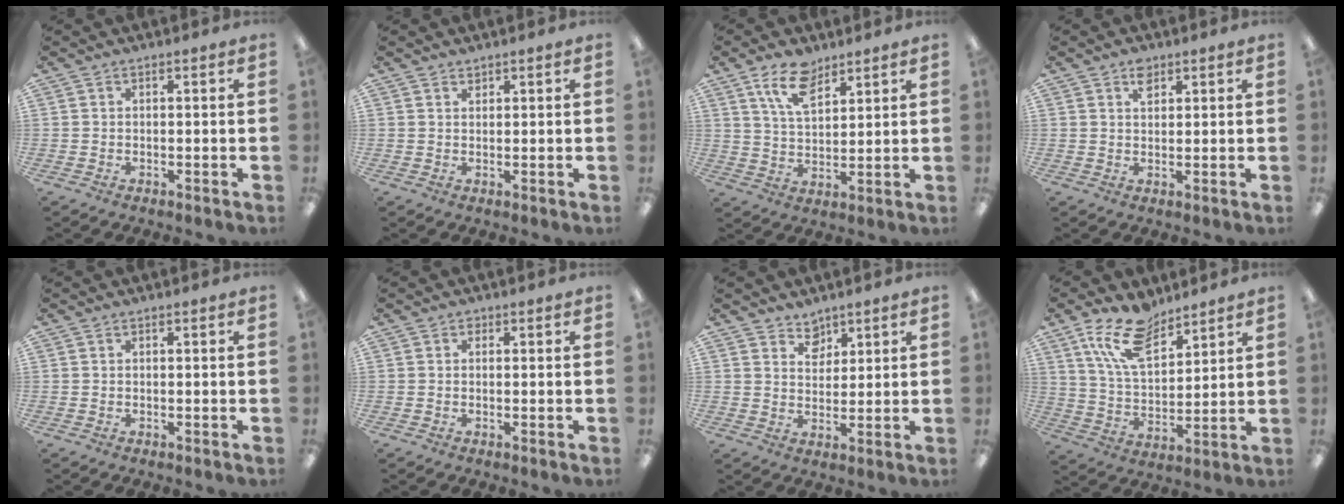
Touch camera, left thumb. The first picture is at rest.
{"total": 1.2, "force": [1.1, 0.4, 0.0], "torque": [0.007, -0.004, 0.019]}
{"total": 9.9, "force": [6.6, 4.8, 5.5], "torque": [-0.102, -0.022, 0.121]}
{"total": 3.4, "force": [2.2, 2.0, 1.7], "torque": [-0.022, -0.005, 0.038]}
{"total": 0.0}
{"total": 0.7, "force": [0.3, 0.6, 0.2], "torque": [0.003, 0.000, 0.003]}
{"total": 4.8, "force": [3.9, 2.8, 0.4], "torque": [0.003, -0.023, 0.070]}
{"total": 13.8, "force": [9.4, 6.8, 7.6], "torque": [-0.148, -0.036, 0.176]}